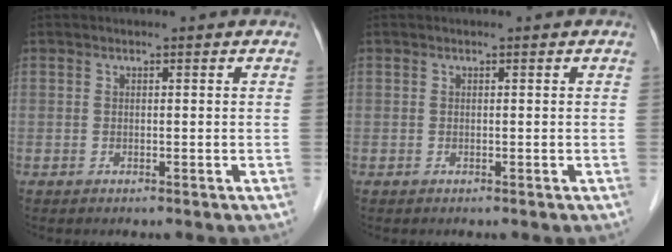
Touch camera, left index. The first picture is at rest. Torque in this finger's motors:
{"motor_torque": [0.00, 0.00, 0.00, 0.00]}